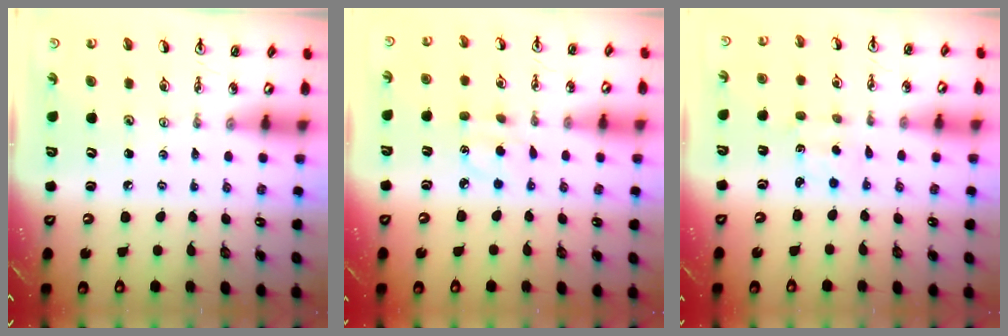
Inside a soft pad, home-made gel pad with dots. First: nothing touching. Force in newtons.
{"total": 4.4, "press": 4.3, "slide": 0.6}
{"total": 1.4, "press": 1.3, "slide": 0.4}